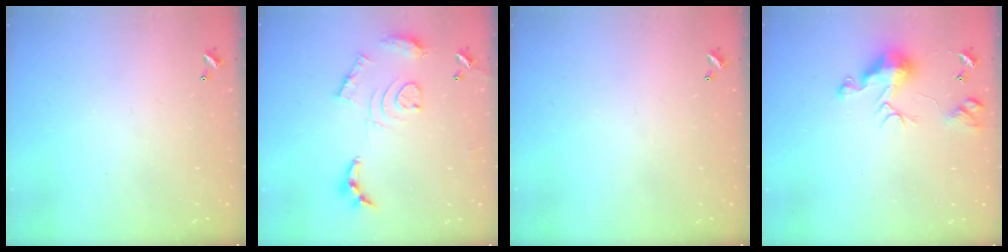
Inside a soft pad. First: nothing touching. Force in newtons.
{"total": 13.0, "press": 12.9, "slide": 1.1}
{"total": 0.0}
{"total": 10.0, "press": 9.9, "slide": 1.6}